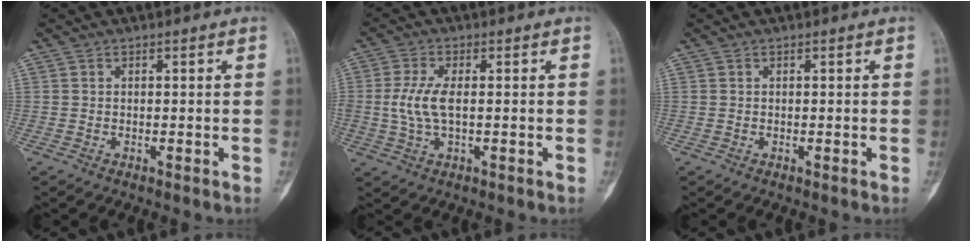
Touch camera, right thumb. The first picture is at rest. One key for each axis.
{"total": 6.1, "fx": 0.1, "fy": 2.6, "fz": 5.5, "tx": -0.133, "ty": 0.002, "tz": 0.002}
{"total": 0.0}